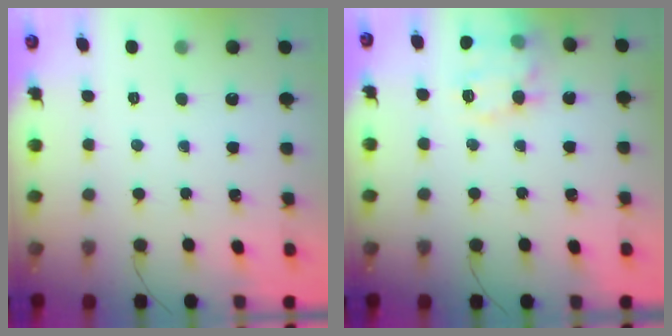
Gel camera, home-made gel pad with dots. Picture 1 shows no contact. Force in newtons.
{"total": 15.6, "press": 15.6, "slide": 1.1}